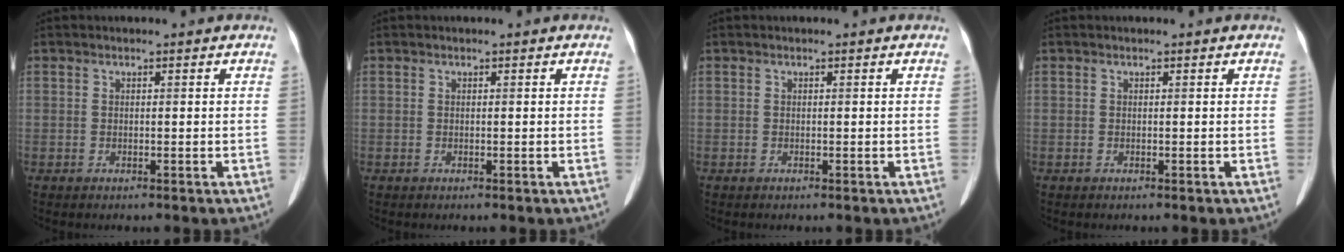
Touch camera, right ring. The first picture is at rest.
{"total": 0.0}
{"total": 0.0}
{"total": 0.0}